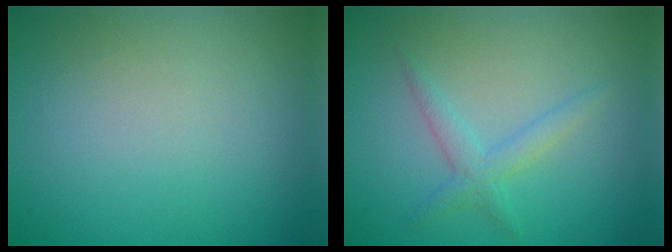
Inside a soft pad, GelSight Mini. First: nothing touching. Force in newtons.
{"total": 2.0, "press": 2.0, "slide": 0.2}